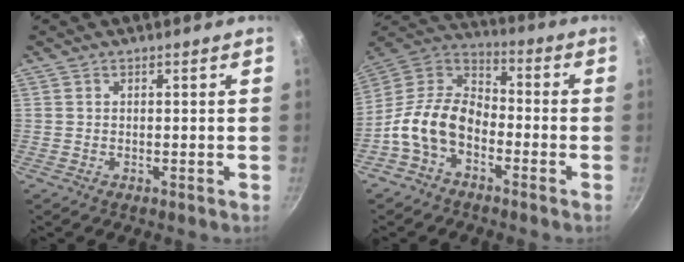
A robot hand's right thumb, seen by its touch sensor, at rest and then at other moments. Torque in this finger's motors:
{"motor_torque": [-0.10, 0.50, 1.05, -1.17, 0.23]}